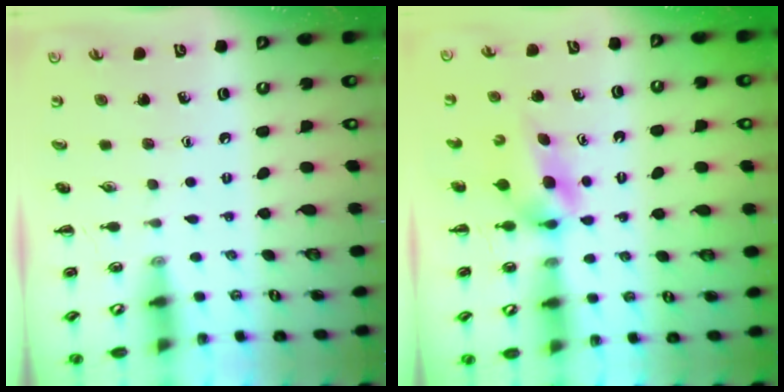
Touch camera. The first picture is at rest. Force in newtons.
{"total": 3.9, "press": 3.9, "slide": 0.5}